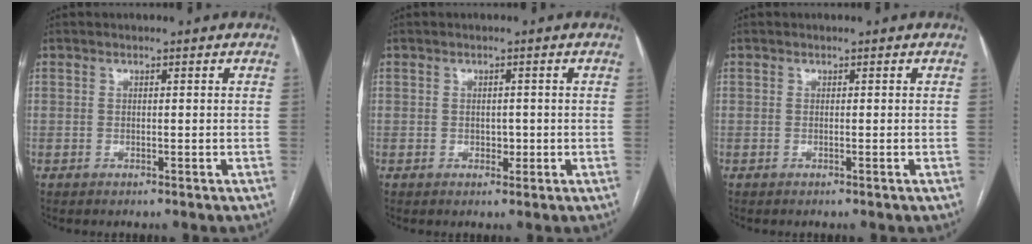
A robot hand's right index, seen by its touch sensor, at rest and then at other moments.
{"total": 1.4, "force": [-0.3, 1.0, 0.9], "torque": [-0.012, 0.002, -0.003]}
{"total": 0.0}